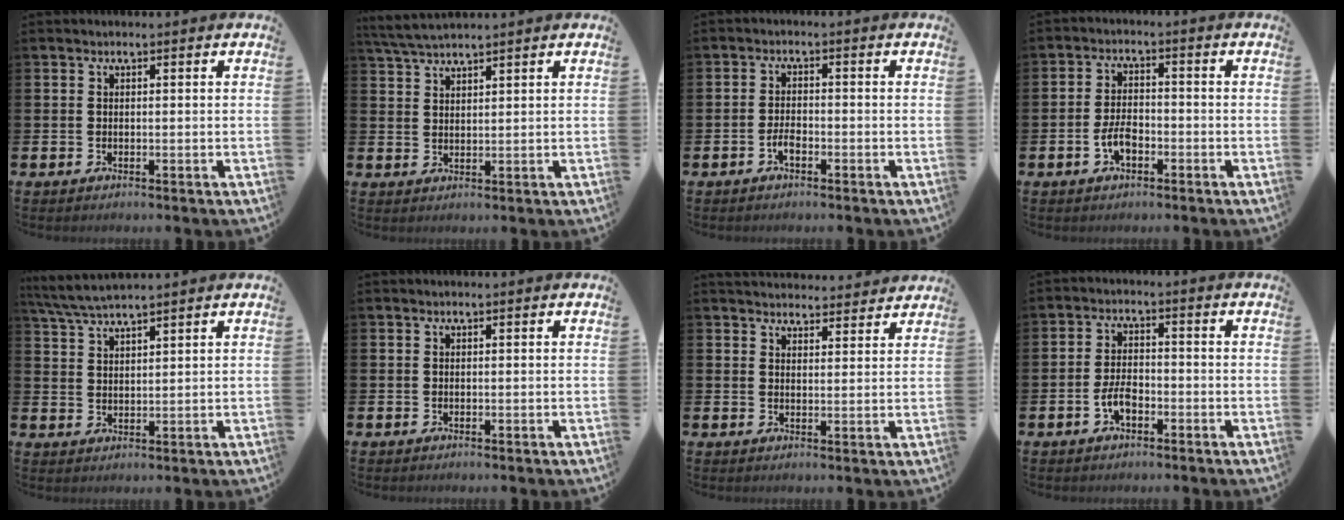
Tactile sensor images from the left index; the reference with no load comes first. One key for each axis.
{"total": 3.6, "fx": 3.4, "fy": 0.2, "fz": 1.0, "tx": -0.034, "ty": -0.009, "tz": 0.065}
{"total": 2.0, "fx": -1.1, "fy": 0.9, "fz": 1.5, "tx": -0.032, "ty": 0.005, "tz": -0.020}
{"total": 3.7, "fx": -1.5, "fy": 1.9, "fz": 2.8, "tx": -0.051, "ty": 0.002, "tz": -0.031}
{"total": 5.1, "fx": 4.8, "fy": 0.2, "fz": 1.8, "tx": -0.053, "ty": -0.018, "tz": 0.088}
{"total": 0.0}
{"total": 4.0, "fx": 3.9, "fy": 0.7, "fz": 0.1, "tx": 0.001, "ty": -0.024, "tz": 0.070}
{"total": 3.6, "fx": -1.6, "fy": 1.8, "fz": 2.7, "tx": -0.049, "ty": 0.001, "tz": -0.032}